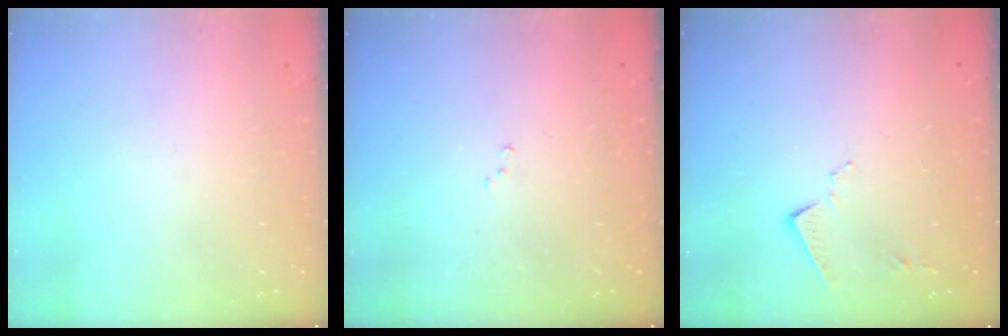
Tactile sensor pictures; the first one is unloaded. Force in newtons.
{"total": 5.4, "press": 5.4, "slide": 0.9}
{"total": 8.0, "press": 8.0, "slide": 0.1}